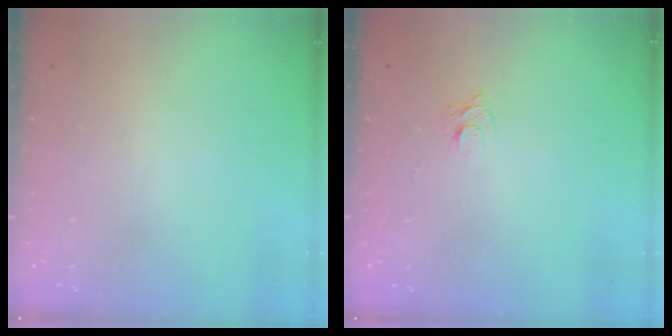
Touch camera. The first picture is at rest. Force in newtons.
{"total": 5.8, "press": 5.7, "slide": 0.7}